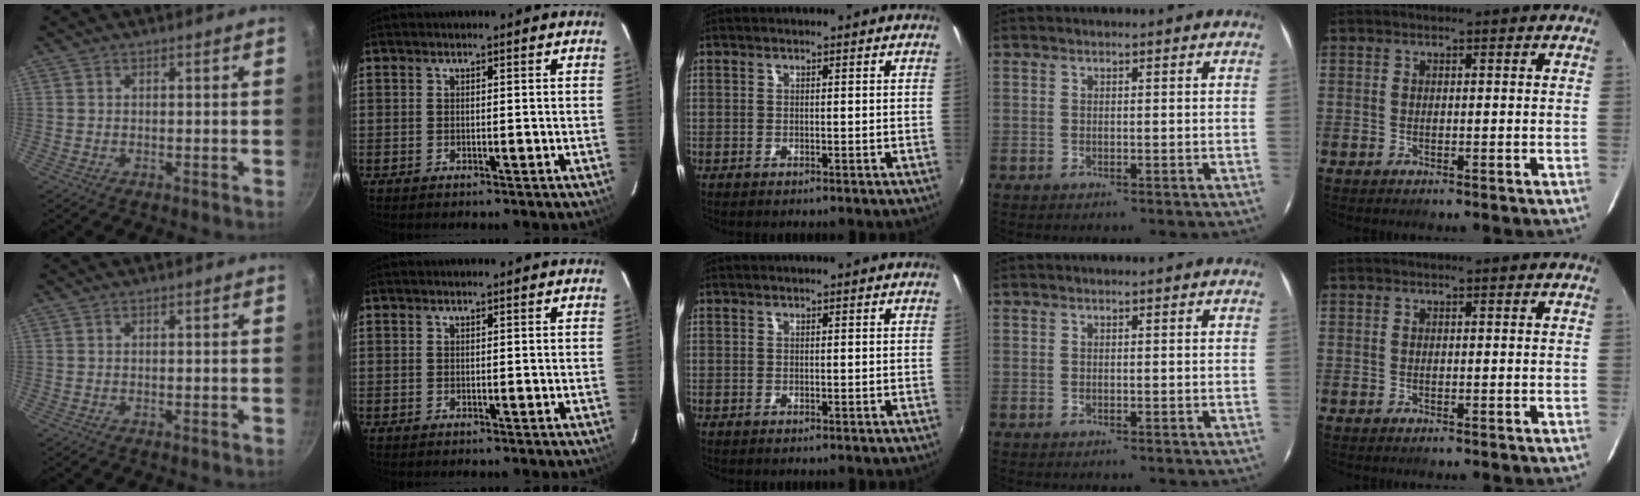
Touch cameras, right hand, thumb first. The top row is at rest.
{}